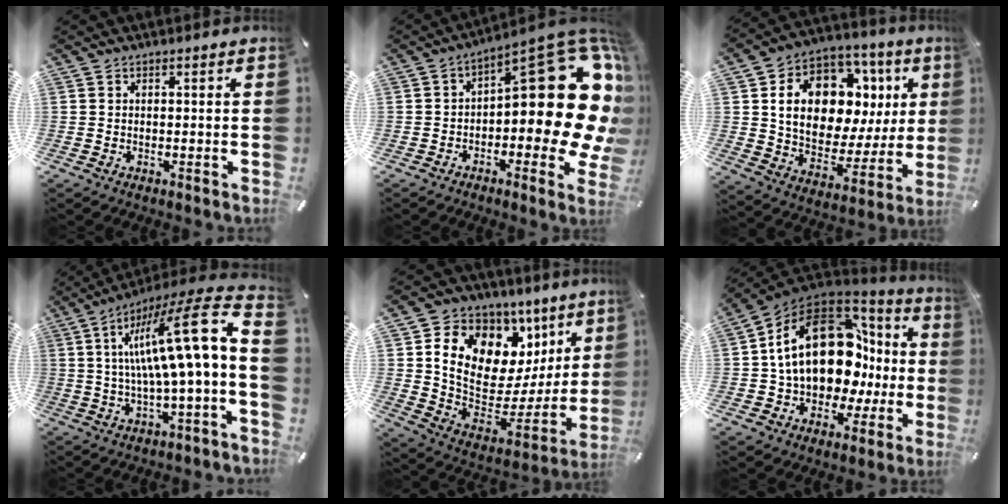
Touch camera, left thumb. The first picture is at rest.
{"total": 23.1, "force": [6.1, 10.3, 19.8], "torque": [-0.231, -0.075, 0.109]}
{"total": 17.2, "force": [6.5, 11.4, 11.1], "torque": [-0.175, -0.040, 0.117]}
{"total": 21.0, "force": [4.7, 3.8, 20.1], "torque": [-0.346, -0.039, 0.065]}
{"total": 14.9, "force": [6.7, 10.9, 7.6], "torque": [-0.107, -0.067, 0.122]}
{"total": 21.9, "force": [3.9, 14.6, 15.9], "torque": [-0.286, -0.025, 0.071]}